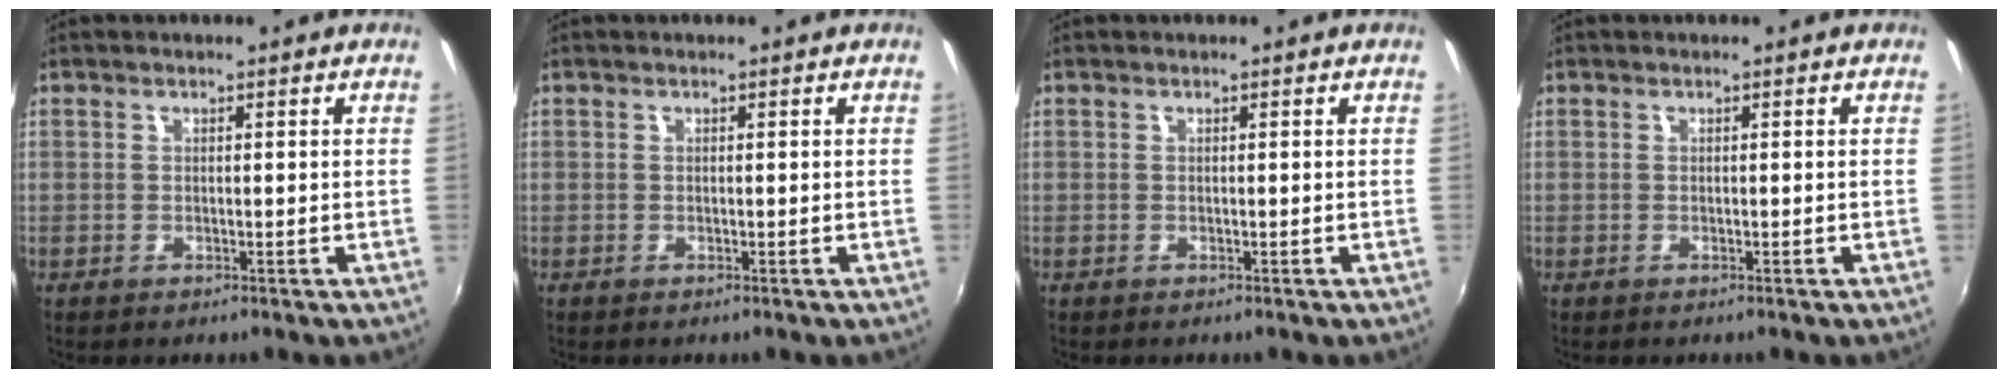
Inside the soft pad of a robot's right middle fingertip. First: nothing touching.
{"total": 0.0}
{"total": 0.0}
{"total": 0.0}